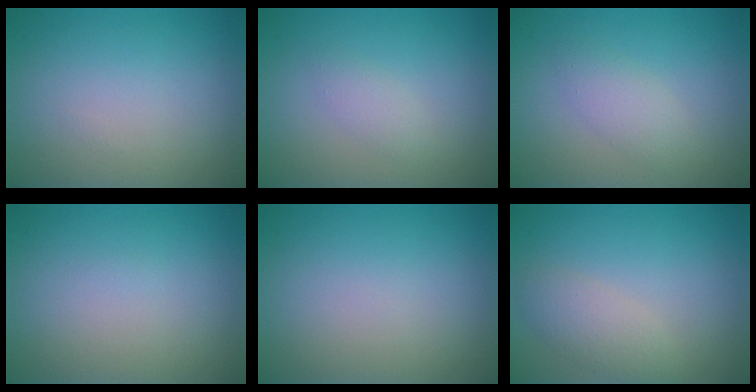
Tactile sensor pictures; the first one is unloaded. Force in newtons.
{"total": 1.3, "press": 1.3, "slide": 0.1}
{"total": 2.0, "press": 2.0, "slide": 0.0}
{"total": 0.0}
{"total": 0.0}
{"total": 2.5, "press": 2.5, "slide": 0.1}